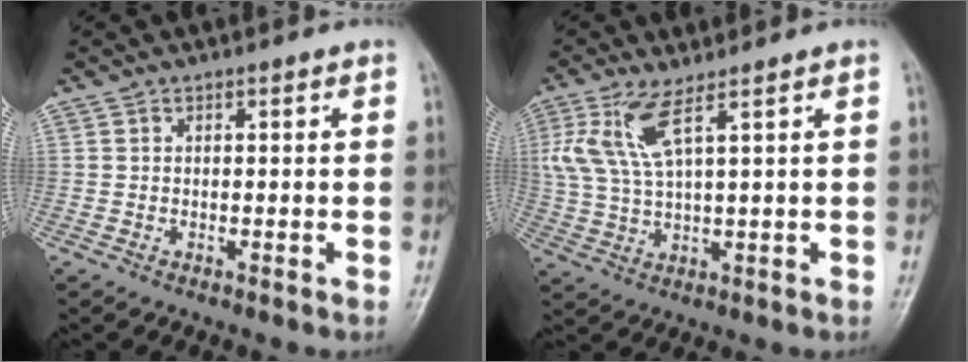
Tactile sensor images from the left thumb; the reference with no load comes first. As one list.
[{"total": 7.5, "force": [3.6, 1.5, 6.4], "torque": [-0.165, -0.008, 0.081]}]